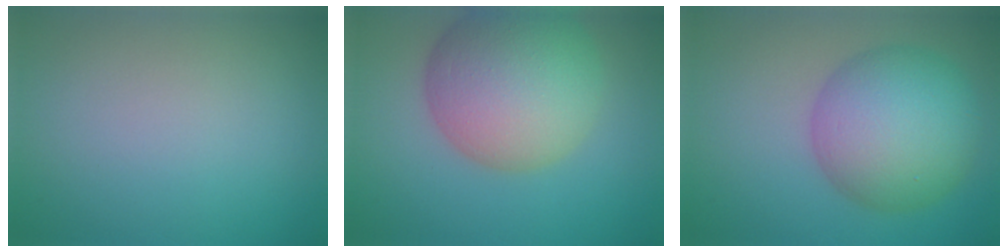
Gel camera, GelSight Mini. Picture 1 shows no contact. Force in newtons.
{"total": 10.7, "press": 10.7, "slide": 0.8}
{"total": 9.2, "press": 9.2, "slide": 0.2}